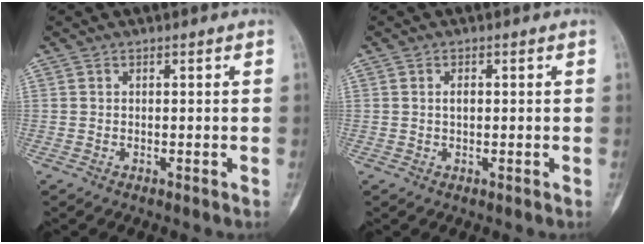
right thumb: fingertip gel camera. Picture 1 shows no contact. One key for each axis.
{"total": 1.4, "fx": 0.2, "fy": 0.8, "fz": 1.1, "tx": -0.020, "ty": 0.001, "tz": 0.003}